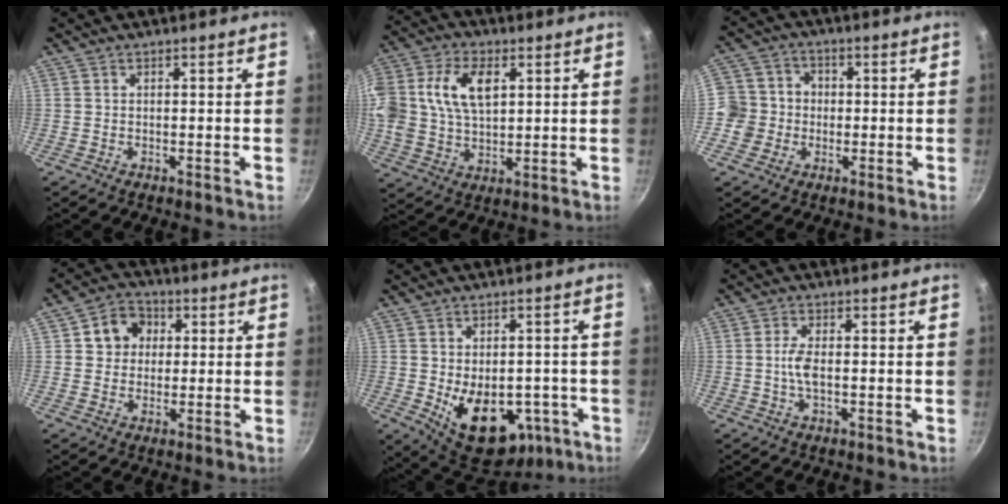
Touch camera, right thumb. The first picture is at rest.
{"total": 17.6, "force": [4.5, 11.4, 12.7], "torque": [-0.274, 0.007, 0.083]}
{"total": 8.4, "force": [-1.2, 8.2, 1.7], "torque": [-0.002, 0.025, -0.026]}
{"total": 7.7, "force": [1.4, 6.7, 3.4], "torque": [-0.023, 0.006, 0.016]}
{"total": 16.0, "force": [-5.1, 10.1, 11.3], "torque": [-0.151, 0.008, -0.048]}
{"total": 3.6, "force": [-0.3, 1.5, 3.2], "torque": [-0.072, 0.004, -0.006]}